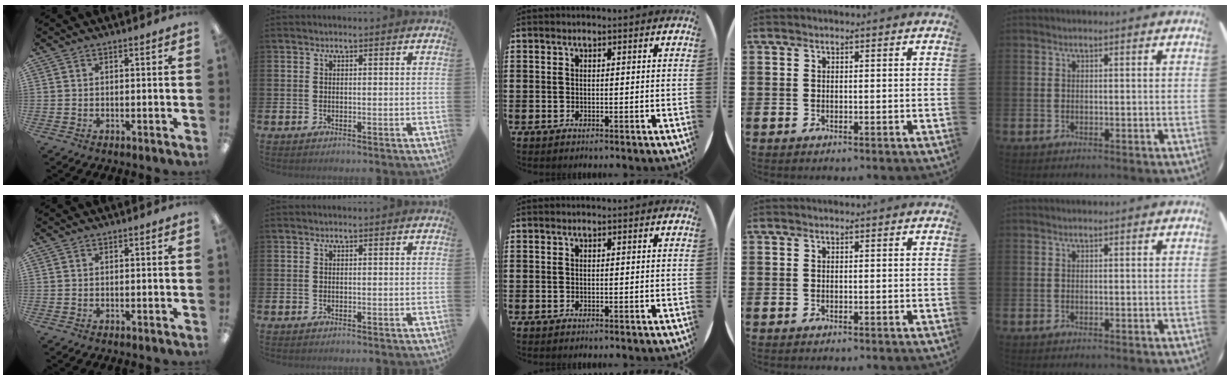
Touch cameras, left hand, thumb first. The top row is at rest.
{}